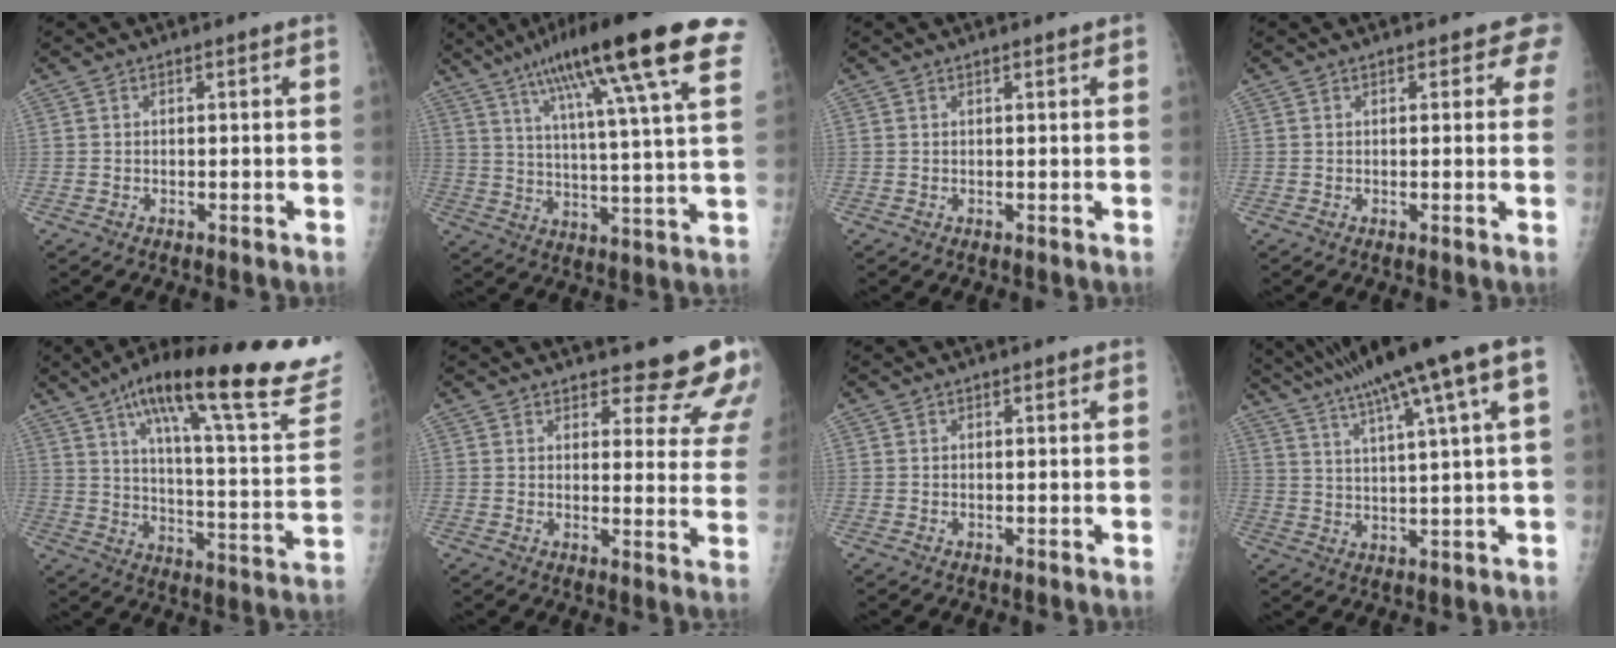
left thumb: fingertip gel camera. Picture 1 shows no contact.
{"total": 25.0, "force": [14.5, 3.2, 20.1], "torque": [-0.309, -0.016, 0.210]}
{"total": 1.1, "force": [0.7, 0.3, 0.7], "torque": [-0.010, 0.000, 0.008]}
{"total": 2.8, "force": [2.0, 1.5, 1.2], "torque": [0.016, -0.003, 0.013]}
{"total": 31.2, "force": [20.3, 6.8, 22.6], "torque": [-0.305, -0.052, 0.291]}
{"total": 13.3, "force": [11.9, 4.0, 4.5], "torque": [-0.004, -0.084, 0.123]}
{"total": 0.0}
{"total": 17.8, "force": [9.6, 1.3, 15.0], "torque": [-0.249, 0.015, 0.151]}